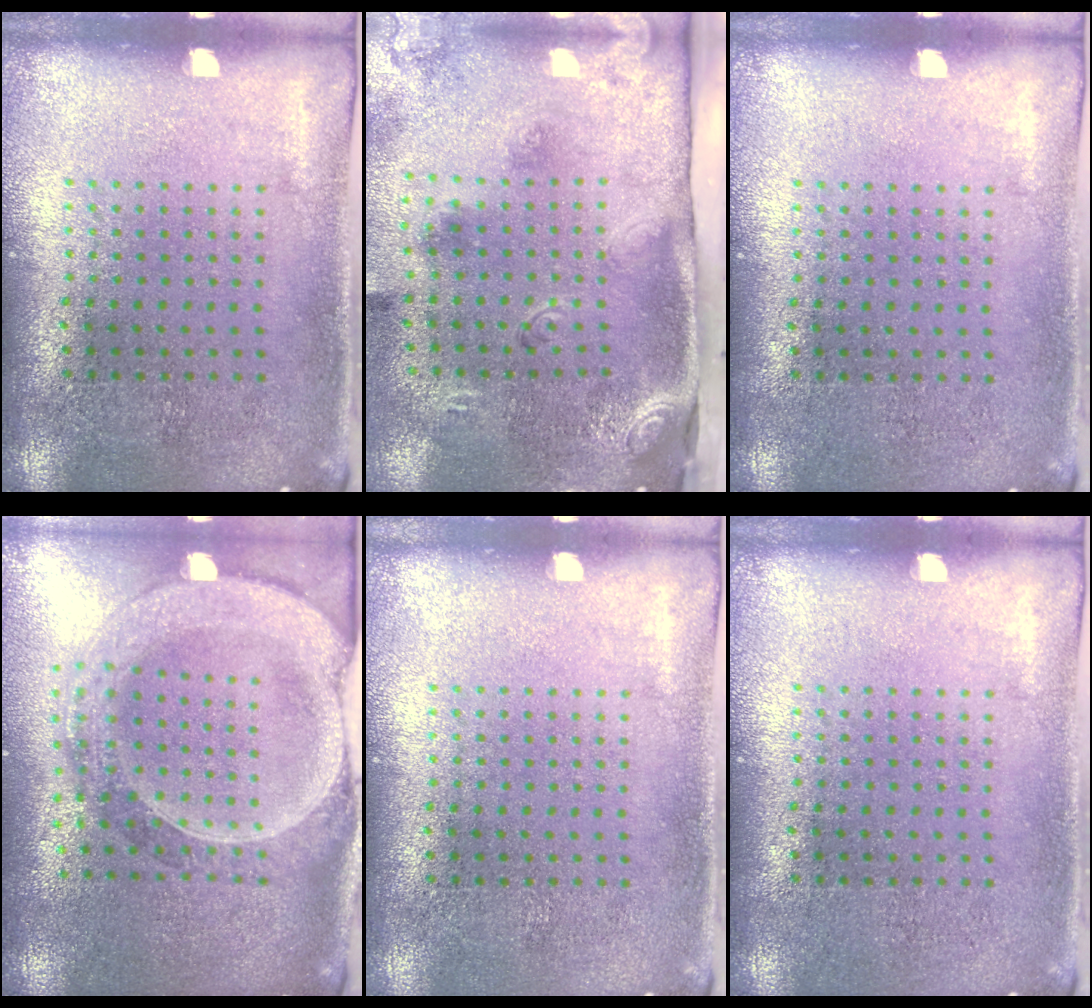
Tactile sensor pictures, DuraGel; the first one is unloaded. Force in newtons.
{"total": 3.0, "press": 1.9, "slide": 2.3}
{"total": 0.0}
{"total": 2.8, "press": 2.4, "slide": 1.3}
{"total": 0.0}
{"total": 0.0}